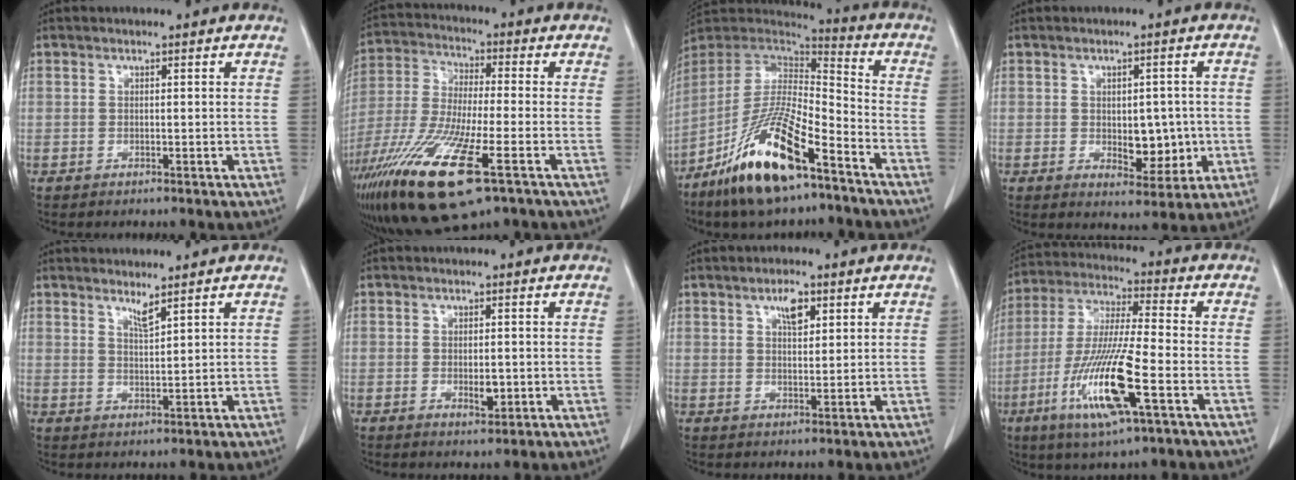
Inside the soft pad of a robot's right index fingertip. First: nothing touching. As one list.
[{"total": 18.3, "force": [-9.3, 2.9, 15.5], "torque": [-0.335, -0.046, -0.169]}, {"total": 18.3, "force": [-11.2, 4.0, 13.9], "torque": [-0.285, -0.021, -0.204]}, {"total": 6.4, "force": [-0.6, 3.5, 5.3], "torque": [-0.063, -0.001, 0.003]}, {"total": 2.1, "force": [1.8, -0.3, 1.1], "torque": [-0.021, -0.014, 0.038]}, {"total": 2.5, "force": [-0.5, 1.1, 2.2], "torque": [-0.037, -0.003, -0.002]}, {"total": 3.6, "force": [1.9, 1.5, 2.7], "torque": [-0.046, 0.001, 0.034]}, {"total": 15.4, "force": [-5.7, 1.0, 14.3], "torque": [-0.294, -0.022, -0.107]}]